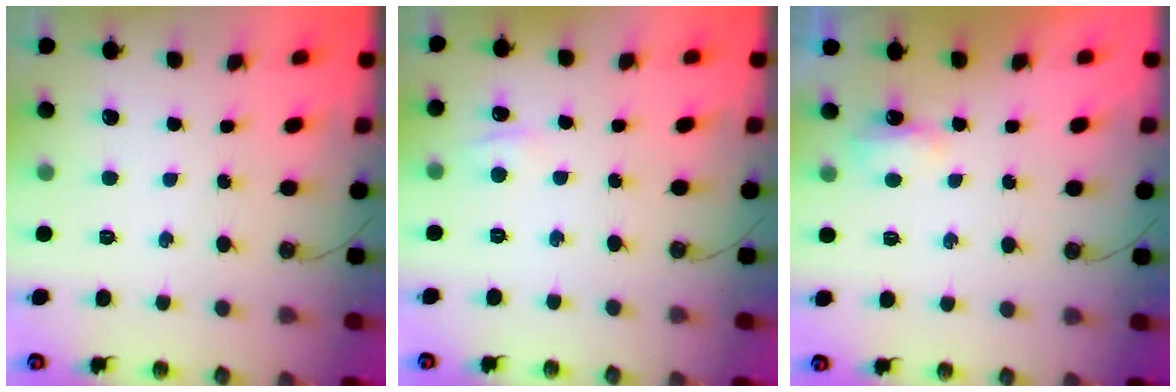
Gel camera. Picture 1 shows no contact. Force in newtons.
{"total": 5.4, "press": 5.4, "slide": 0.7}
{"total": 3.8, "press": 3.8, "slide": 0.5}